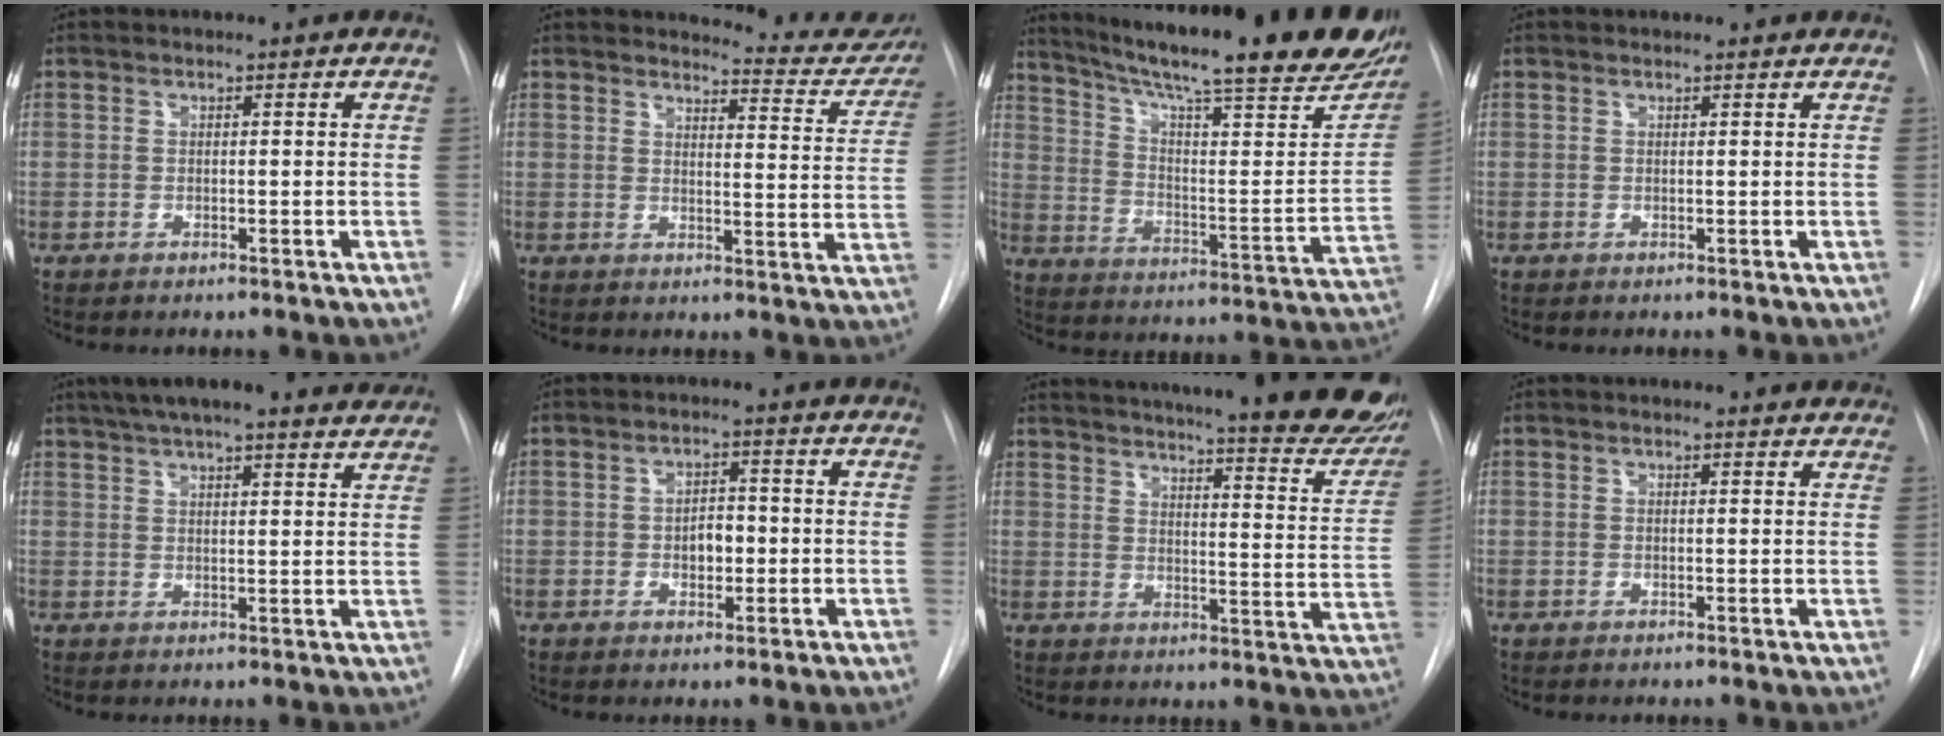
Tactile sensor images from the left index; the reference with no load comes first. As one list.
[{"total": 11.4, "force": [11.2, 1.6, 1.1], "torque": [0.008, -0.067, 0.107]}, {"total": 31.7, "force": [24.8, 4.2, 19.3], "torque": [-0.263, -0.054, 0.329]}, {"total": 1.6, "force": [1.6, 0.0, 0.2], "torque": [-0.008, 0.004, 0.016]}, {"total": 20.7, "force": [18.1, 3.5, 9.5], "torque": [-0.153, 0.024, 0.229]}, {"total": 3.4, "force": [-0.5, 2.0, 2.7], "torque": [-0.038, 0.004, -0.006]}, {"total": 32.6, "force": [27.9, 4.3, 16.1], "torque": [-0.210, -0.084, 0.334]}, {"total": 4.0, "force": [3.9, 0.8, 0.6], "torque": [-0.005, -0.005, 0.024]}]